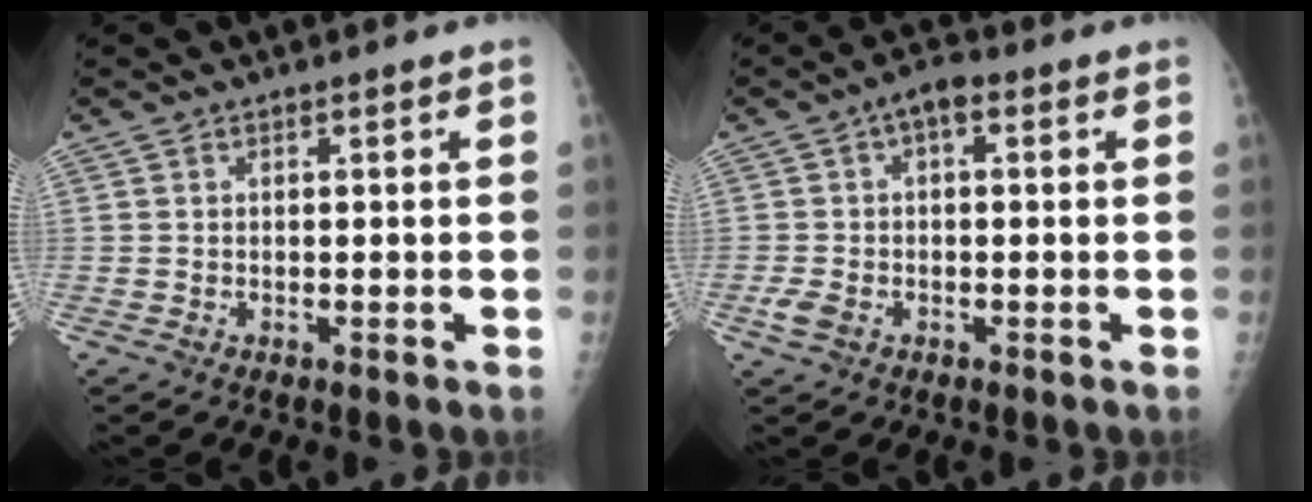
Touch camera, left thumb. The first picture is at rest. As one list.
[{"total": 6.2, "force": [0.2, 3.8, 4.9], "torque": [-0.088, 0.014, -0.002]}]